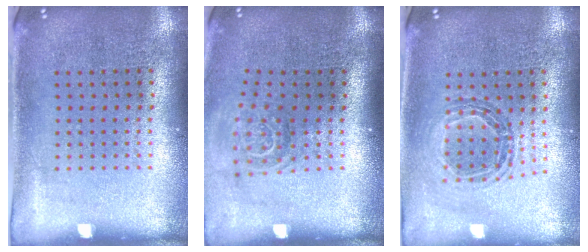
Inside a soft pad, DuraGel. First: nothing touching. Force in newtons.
{"total": 1.6, "press": 1.1, "slide": 1.1}
{"total": 0.9, "press": 0.9, "slide": 0.0}